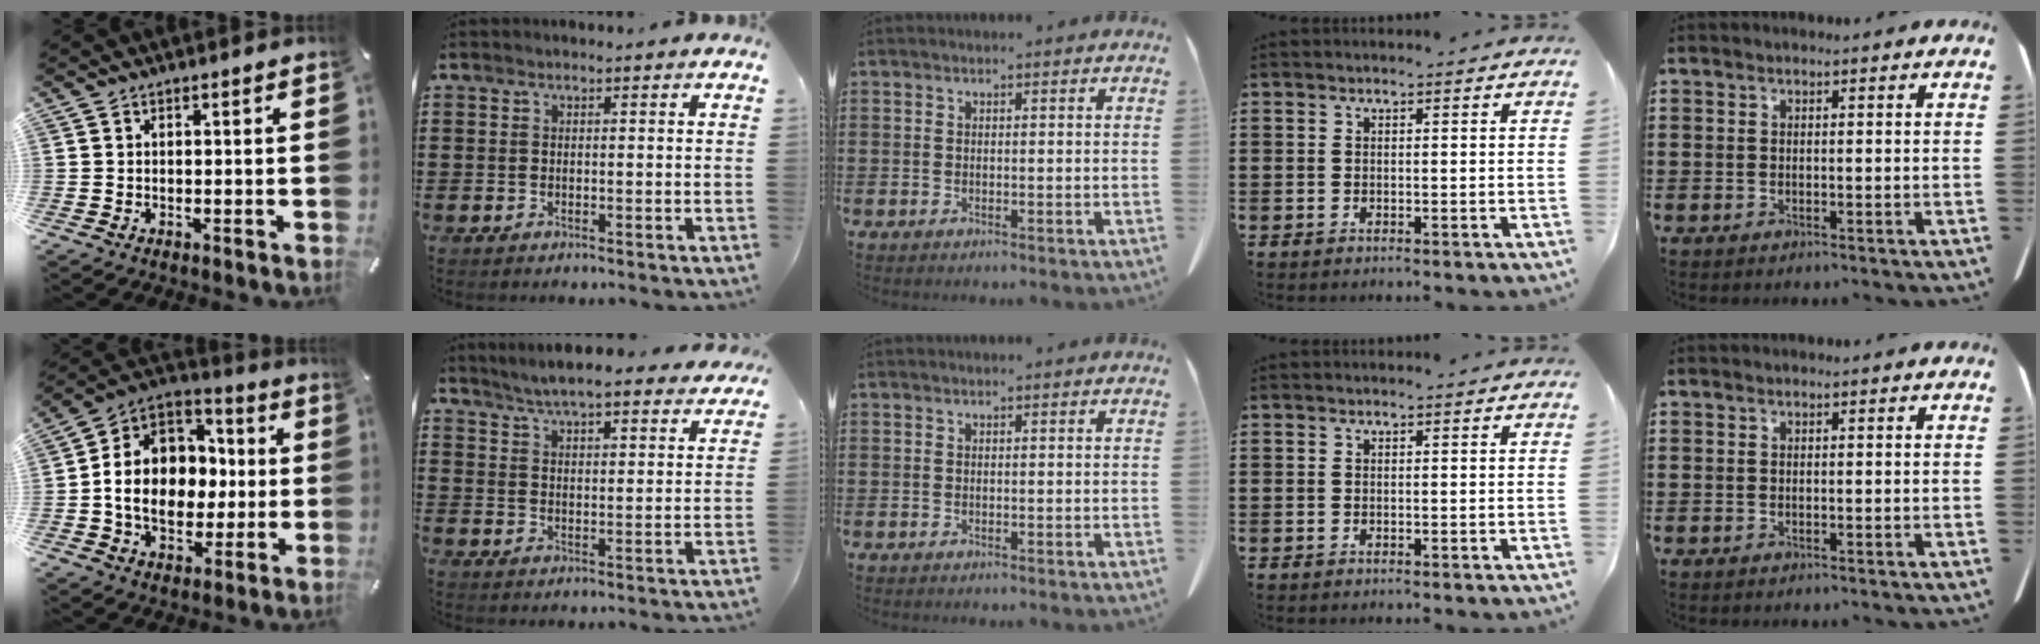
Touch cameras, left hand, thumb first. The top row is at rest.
{"thumb": {"total": 14.0, "force": [-1.4, 12.2, 6.7], "torque": [-0.143, 0.005, -0.020]}, "index": {"total": 5.3, "force": [5.2, -0.1, 1.1], "torque": [-0.043, -0.025, 0.091]}}